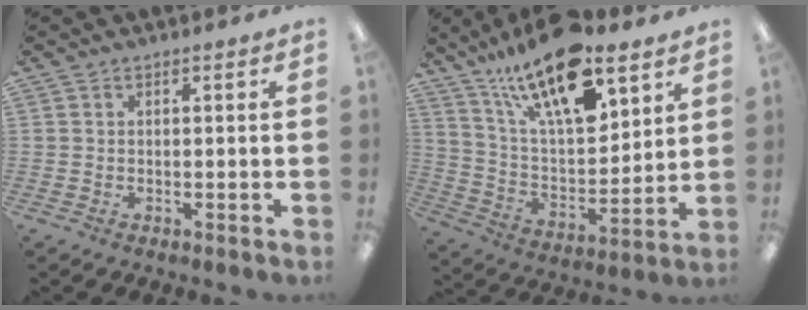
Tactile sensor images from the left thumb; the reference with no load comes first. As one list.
[{"total": 22.7, "force": [15.3, 8.3, 14.5], "torque": [-0.263, -0.083, 0.261]}]